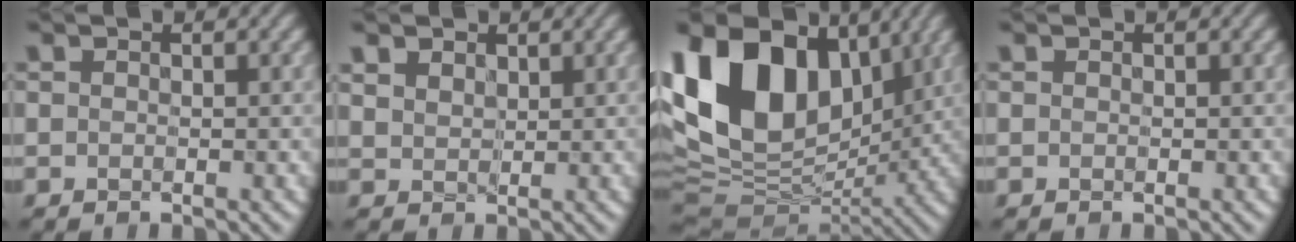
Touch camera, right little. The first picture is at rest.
{"total": 2.9, "force": [1.9, 1.9, 1.2], "torque": [-0.043, 0.003, 0.037]}
{"total": 15.5, "force": [4.1, 10.5, 10.6], "torque": [-0.226, 0.012, 0.068]}
{"total": 0.0}